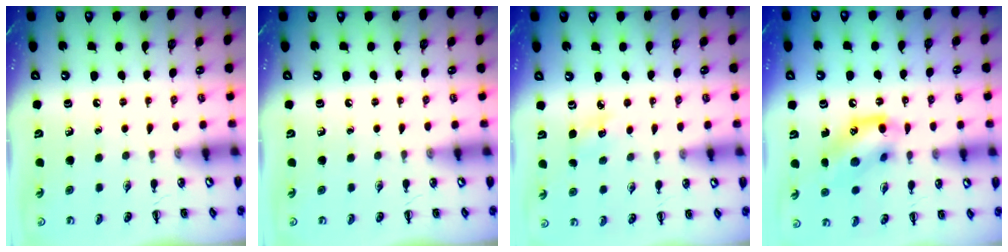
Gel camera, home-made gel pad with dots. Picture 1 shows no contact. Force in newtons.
{"total": 0.0}
{"total": 4.2, "press": 4.0, "slide": 1.1}
{"total": 14.7, "press": 14.6, "slide": 1.2}